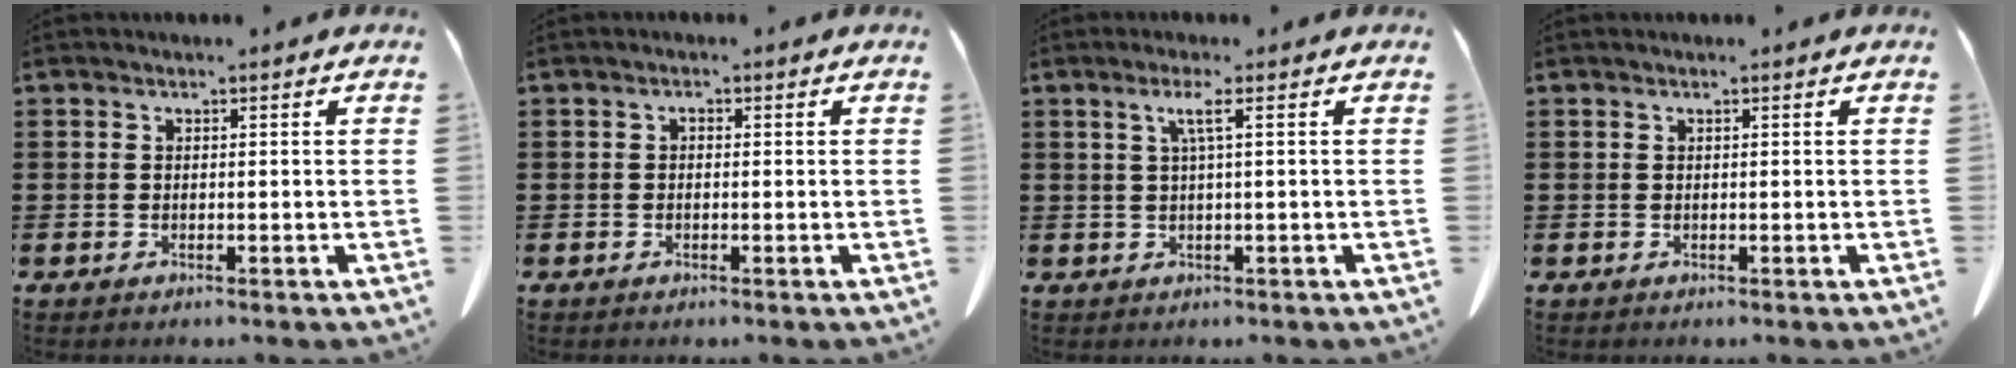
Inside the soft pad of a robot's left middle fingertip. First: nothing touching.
{"total": 1.1, "force": [-0.5, 0.5, 0.8], "torque": [-0.018, 0.001, -0.009]}
{"total": 2.9, "force": [0.8, -0.4, 2.7], "torque": [-0.054, -0.005, 0.012]}
{"total": 0.0}